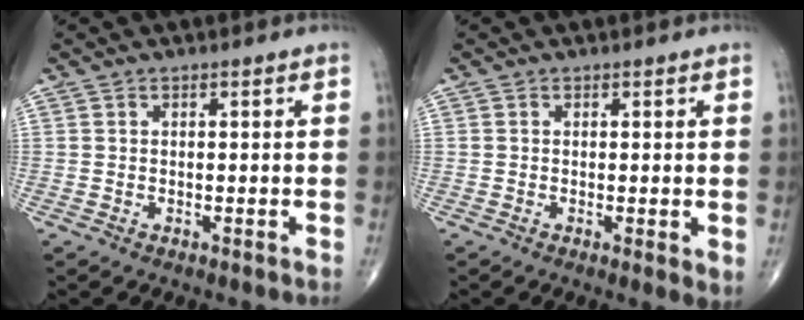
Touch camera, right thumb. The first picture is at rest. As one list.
[{"total": 2.6, "force": [-0.1, 0.6, 2.5], "torque": [-0.040, -0.011, -0.004]}]